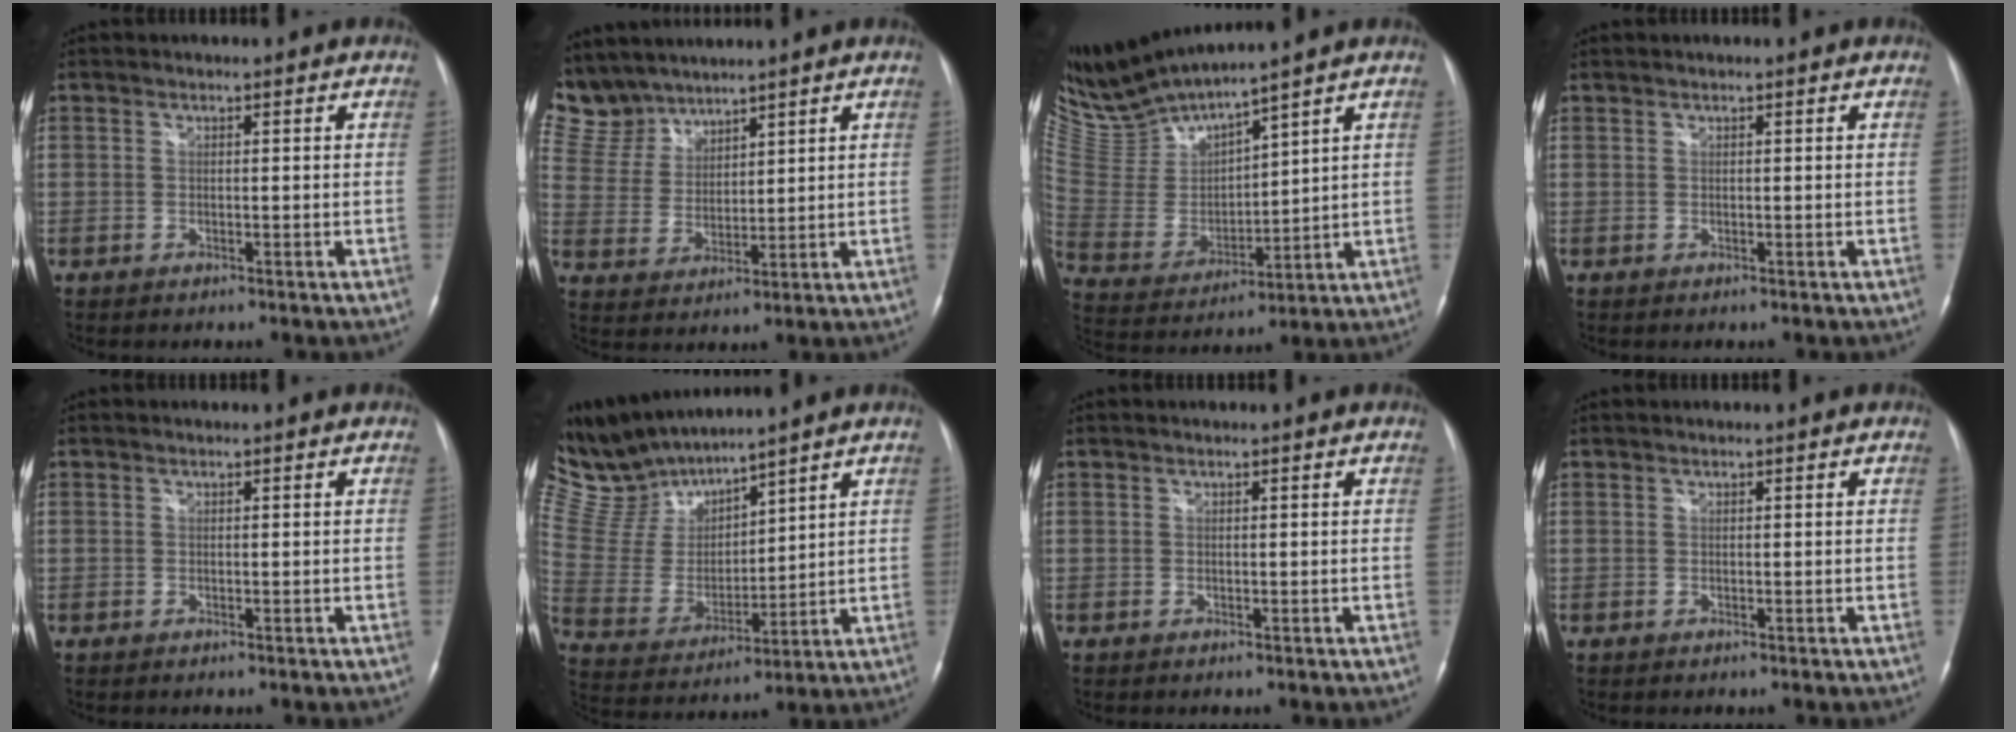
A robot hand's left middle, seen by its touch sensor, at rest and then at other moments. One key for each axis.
{"total": 9.1, "fx": 8.5, "fy": 3.3, "fz": 0.2, "tx": -0.019, "ty": 0.013, "tz": 0.191}
{"total": 10.8, "fx": 10.5, "fy": -0.8, "fz": 2.4, "tx": -0.079, "ty": -0.006, "tz": 0.233}
{"total": 0.0}
{"total": 0.0}
{"total": 12.6, "fx": 12.1, "fy": 1.8, "fz": 2.9, "tx": -0.087, "ty": 0.010, "tz": 0.261}
{"total": 0.0}
{"total": 0.0}